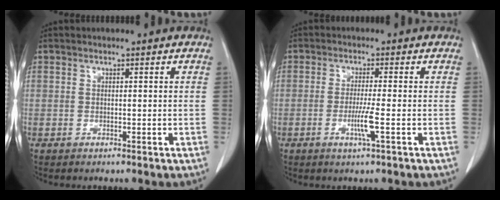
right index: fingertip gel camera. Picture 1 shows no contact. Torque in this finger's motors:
{"motor_torque": [0.68, -0.13, 0.37, 0.04]}